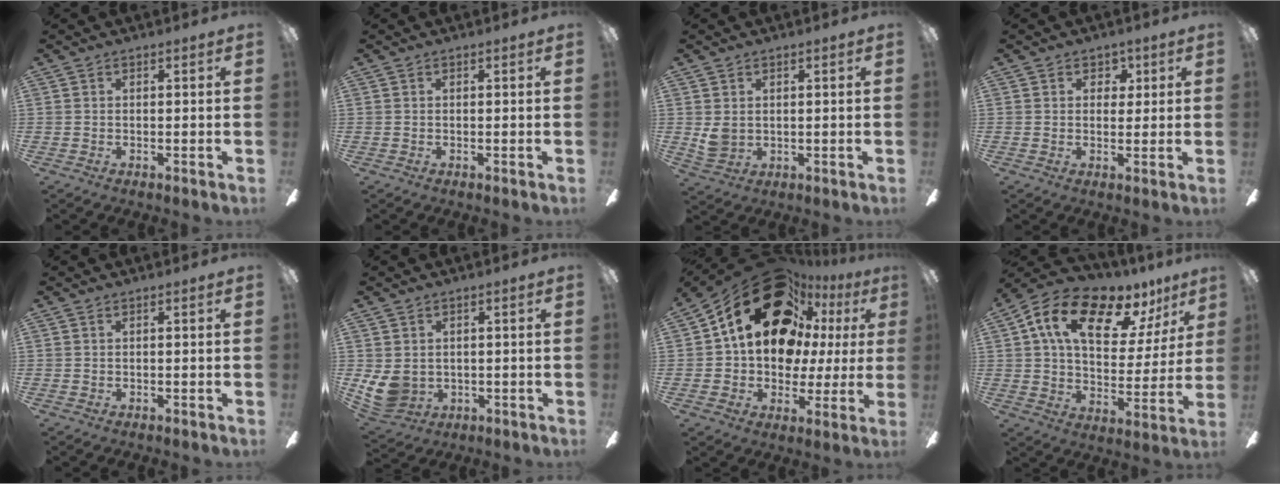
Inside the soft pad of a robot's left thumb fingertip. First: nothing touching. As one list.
[{"total": 0.0}, {"total": 3.9, "force": [1.4, 3.1, 2.0], "torque": [-0.032, 0.002, 0.028]}, {"total": 3.1, "force": [1.3, 2.6, 1.1], "torque": [-0.005, 0.001, 0.018]}, {"total": 0.0}, {"total": 7.1, "force": [0.2, 6.1, 3.7], "torque": [-0.080, -0.004, 0.006]}, {"total": 25.0, "force": [11.1, 16.7, 14.9], "torque": [-0.245, -0.060, 0.205]}, {"total": 17.2, "force": [10.4, 9.0, 10.4], "torque": [-0.176, -0.056, 0.179]}]